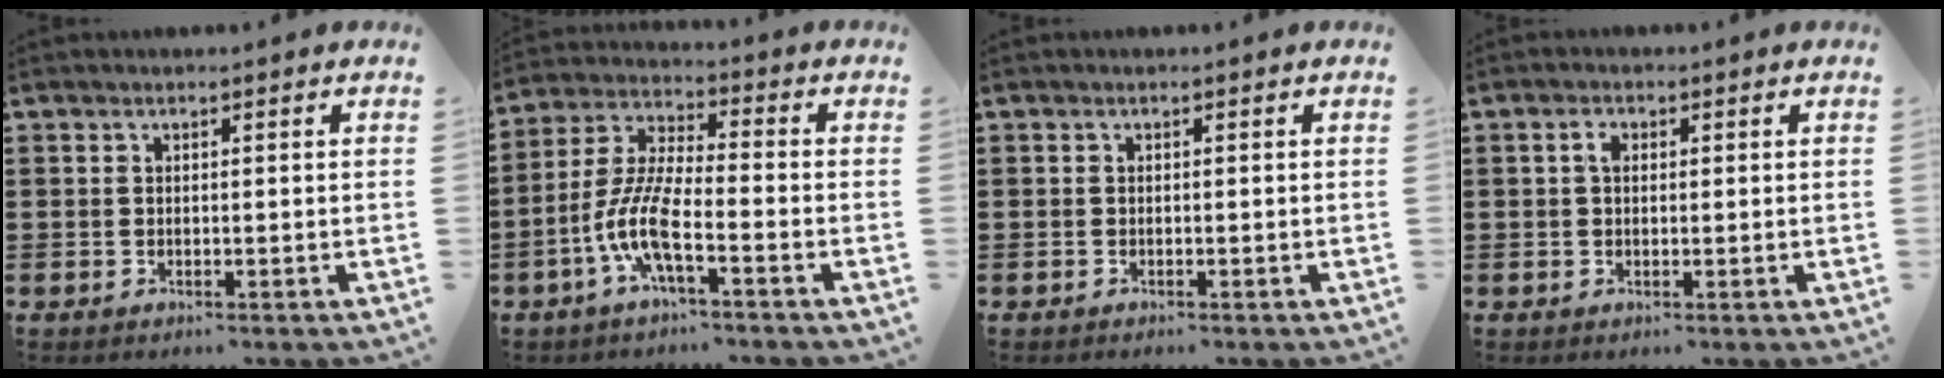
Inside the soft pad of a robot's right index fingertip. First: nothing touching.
{"total": 8.5, "force": [-4.0, 1.6, 7.4], "torque": [-0.179, -0.016, -0.081]}
{"total": 0.0}
{"total": 1.7, "force": [0.3, 1.1, 1.3], "torque": [-0.028, 0.009, 0.004]}